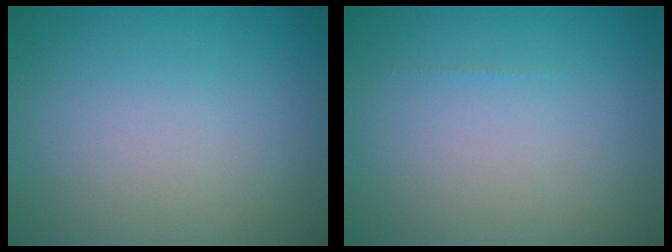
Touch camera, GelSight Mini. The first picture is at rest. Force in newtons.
{"total": 0.0}